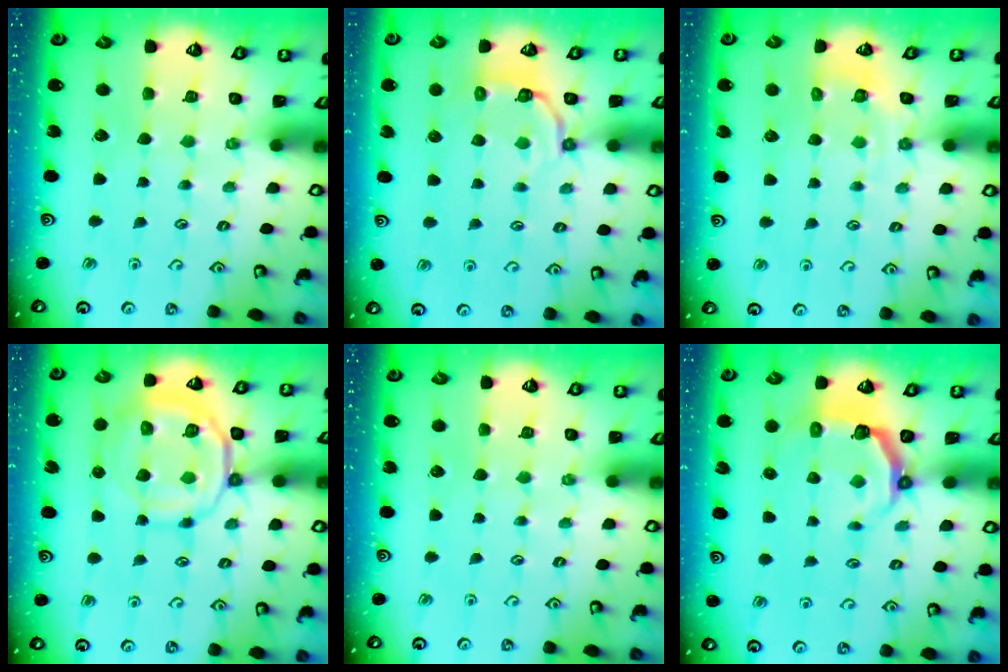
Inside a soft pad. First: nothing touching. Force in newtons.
{"total": 3.5, "press": 2.9, "slide": 2.0}
{"total": 4.0, "press": 3.6, "slide": 1.7}
{"total": 11.2, "press": 11.1, "slide": 1.5}
{"total": 0.0}
{"total": 4.5, "press": 3.0, "slide": 3.4}